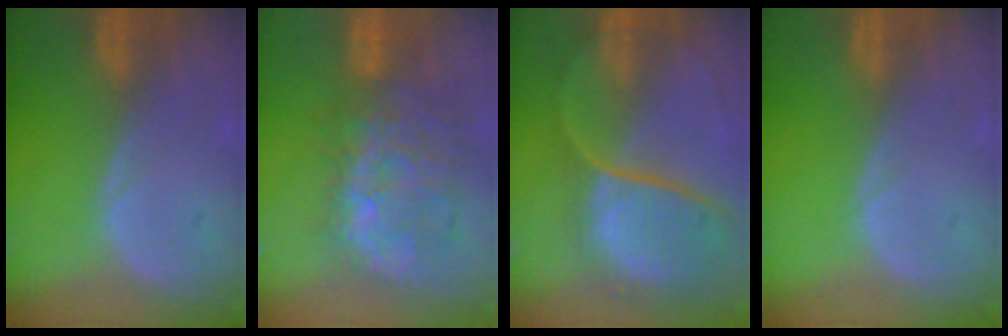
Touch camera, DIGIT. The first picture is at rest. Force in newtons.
{"total": 10.9, "press": 10.2, "slide": 3.8}
{"total": 11.6, "press": 9.6, "slide": 6.5}
{"total": 0.0}